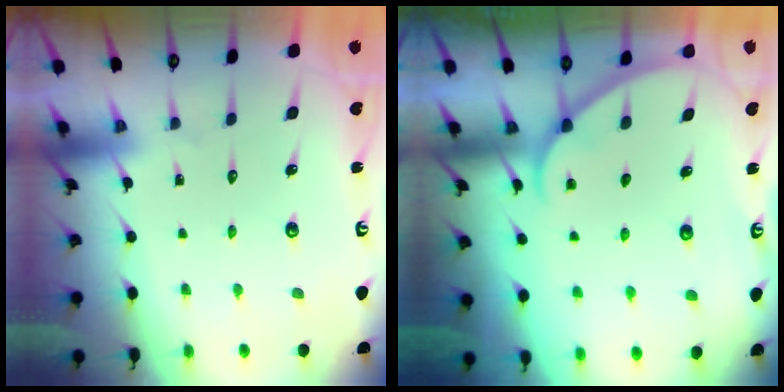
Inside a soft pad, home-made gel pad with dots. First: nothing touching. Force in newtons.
{"total": 2.0, "press": 2.0, "slide": 0.3}